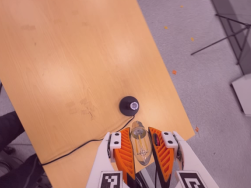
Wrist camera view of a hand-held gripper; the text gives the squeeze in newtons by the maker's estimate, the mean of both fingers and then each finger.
{"total": 20.2, "left": 22.0, "right": 18.3}